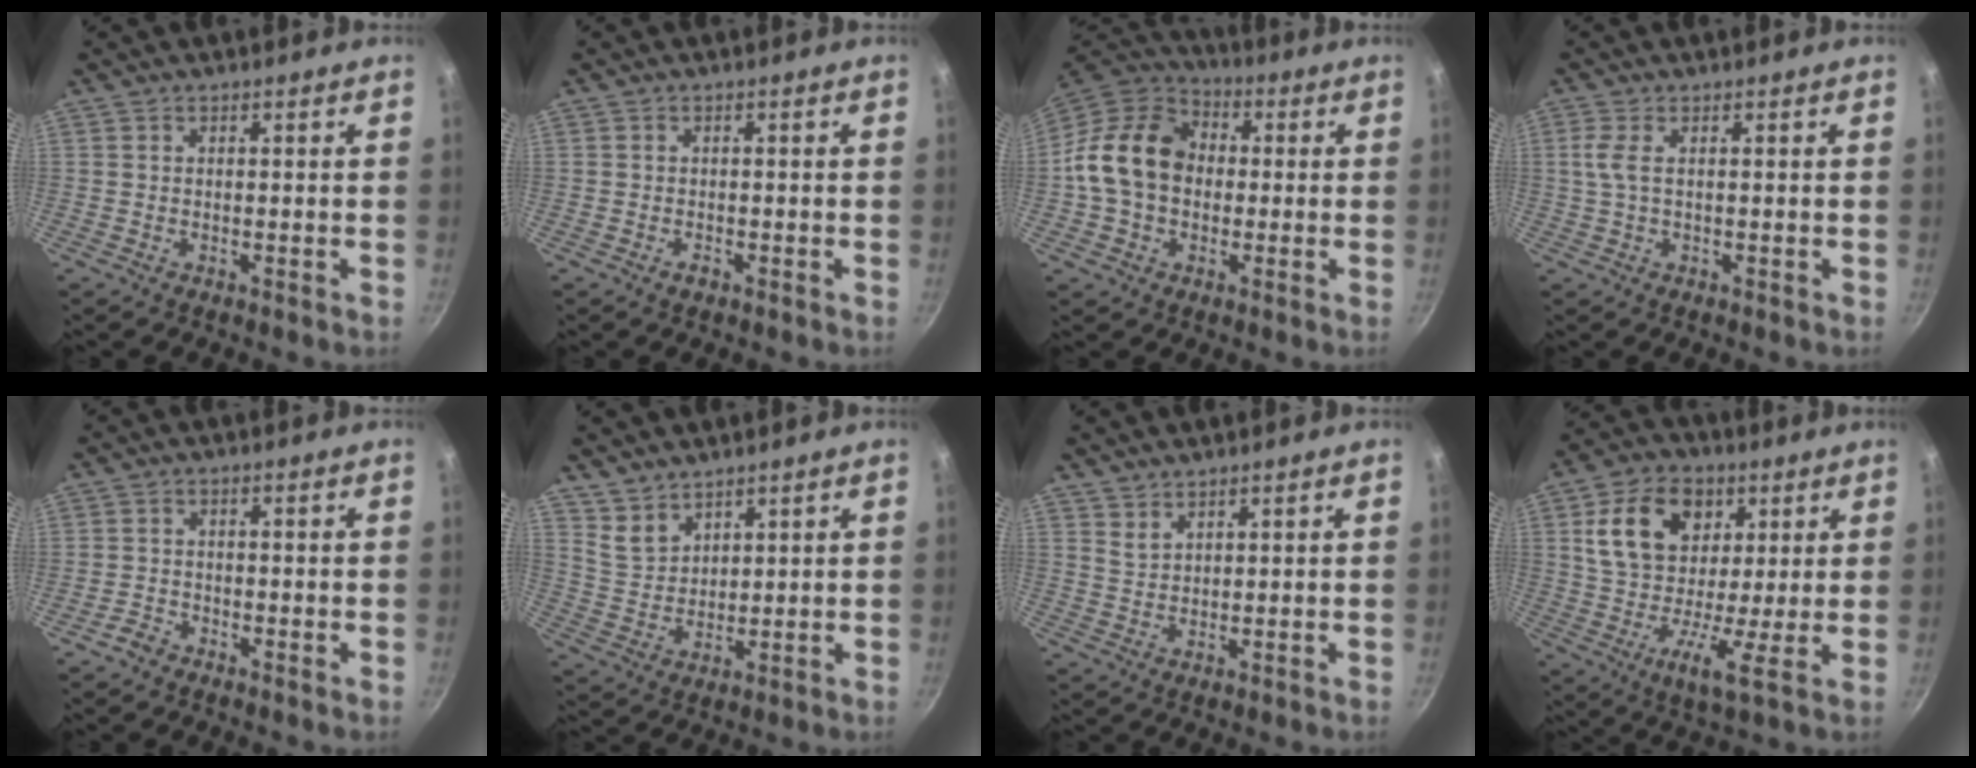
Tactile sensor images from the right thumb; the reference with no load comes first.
{"total": 1.2, "force": [-0.8, 0.7, 0.7], "torque": [-0.010, 0.004, -0.014]}
{"total": 15.5, "force": [0.0, 11.9, 9.9], "torque": [-0.149, 0.032, -0.016]}
{"total": 3.0, "force": [0.4, 1.0, 2.8], "torque": [-0.071, 0.003, 0.011]}
{"total": 2.0, "force": [-1.7, 0.9, 0.5], "torque": [-0.009, 0.017, -0.033]}
{"total": 5.3, "force": [4.4, 2.7, 1.2], "torque": [-0.012, -0.021, 0.095]}
{"total": 1.1, "force": [1.0, 0.5, 0.2], "torque": [0.001, -0.004, 0.020]}
{"total": 15.7, "force": [5.4, 10.2, 10.6], "torque": [-0.165, -0.005, 0.077]}